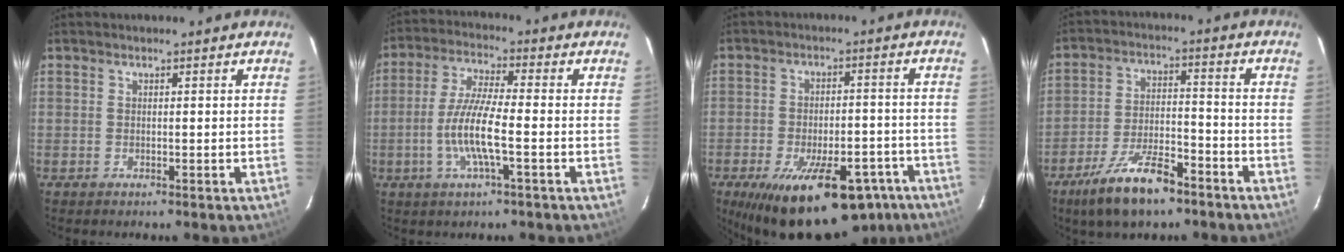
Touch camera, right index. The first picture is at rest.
{"total": 9.4, "force": [-2.7, 1.0, 9.0], "torque": [-0.184, -0.002, -0.055]}
{"total": 22.1, "force": [-15.1, 9.6, 13.1], "torque": [-0.223, -0.018, -0.195]}
{"total": 12.7, "force": [-9.0, 4.2, 7.9], "torque": [-0.172, -0.013, -0.152]}